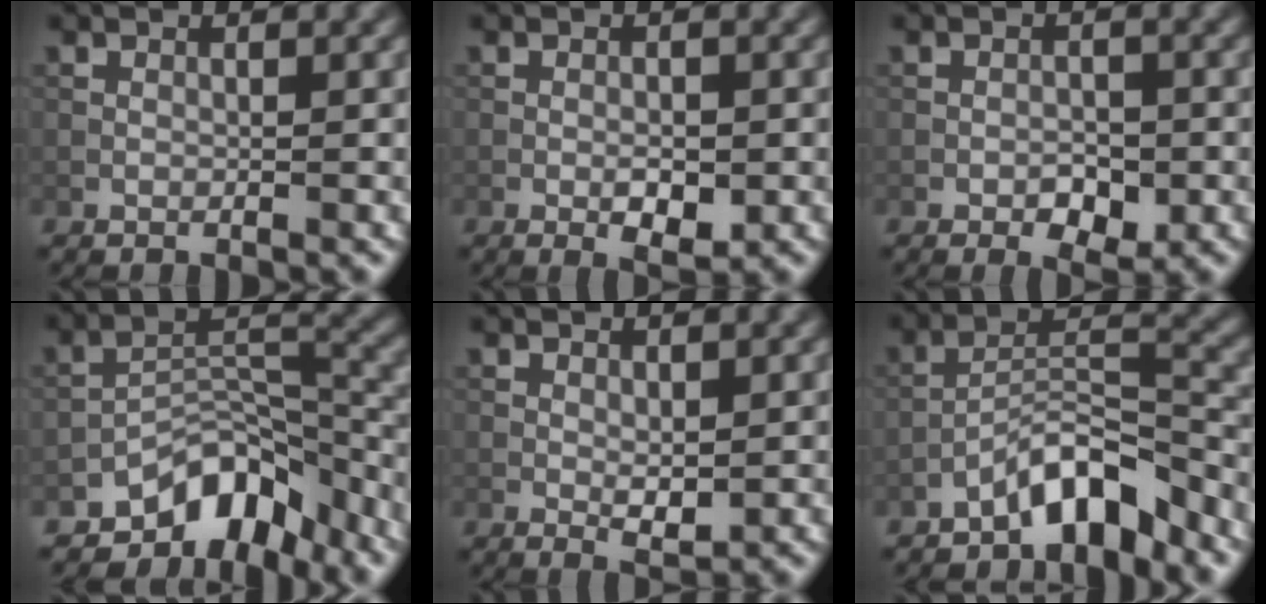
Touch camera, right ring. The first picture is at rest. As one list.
[{"total": 2.6, "force": [-0.8, 1.1, 2.2], "torque": [-0.033, 0.001, -0.014]}, {"total": 2.6, "force": [-1.1, 1.4, 1.9], "torque": [-0.028, 0.000, -0.017]}, {"total": 7.1, "force": [-5.2, 3.3, 3.6], "torque": [-0.035, 0.007, -0.098]}, {"total": 1.8, "force": [0.0, 0.9, 1.6], "torque": [-0.027, -0.006, 0.004]}, {"total": 5.7, "force": [-4.4, 1.5, 3.4], "torque": [-0.051, 0.015, -0.082]}]